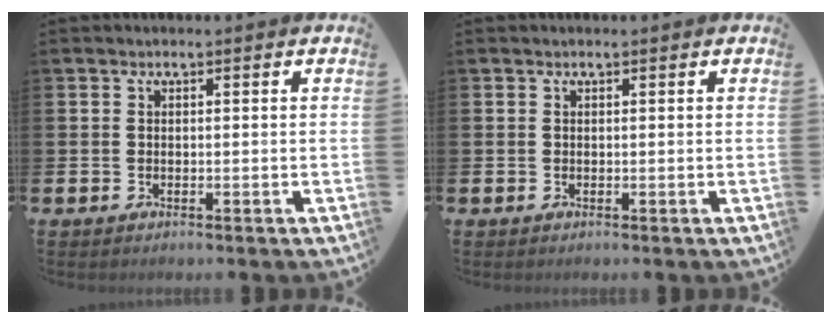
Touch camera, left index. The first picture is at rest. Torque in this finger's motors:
{"motor_torque": [0.00, -0.16, -0.02, 0.01]}